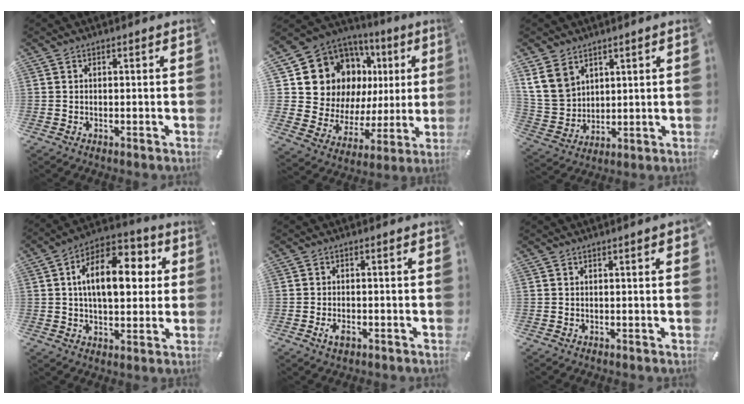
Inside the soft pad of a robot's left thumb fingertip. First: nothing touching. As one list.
[{"total": 17.6, "force": [7.3, 13.9, 7.8], "torque": [-0.142, -0.054, 0.157]}, {"total": 10.0, "force": [5.3, 7.9, 3.2], "torque": [-0.095, -0.020, 0.105]}, {"total": 15.8, "force": [3.8, 8.9, 12.5], "torque": [-0.196, -0.002, 0.062]}, {"total": 2.9, "force": [-1.2, 1.5, 2.2], "torque": [-0.044, 0.001, -0.021]}, {"total": 1.9, "force": [0.5, 0.3, 1.8], "torque": [-0.033, 0.003, 0.007]}]